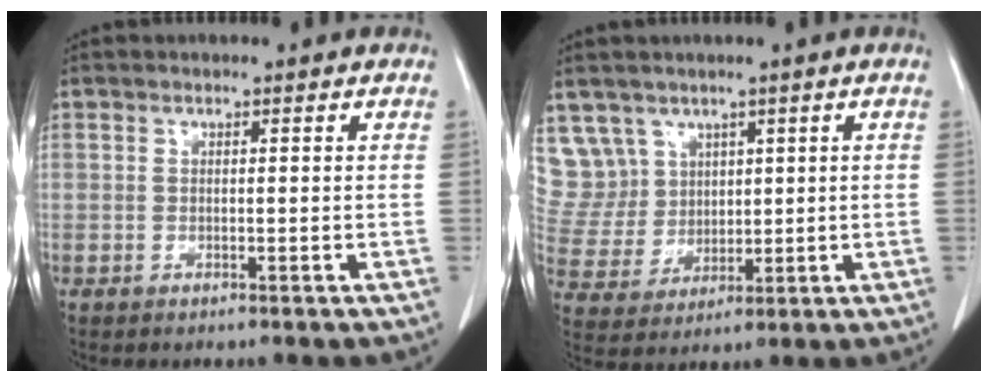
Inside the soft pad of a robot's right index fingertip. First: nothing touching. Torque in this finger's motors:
{"motor_torque": [-0.48, 0.57, -0.16, -0.02]}